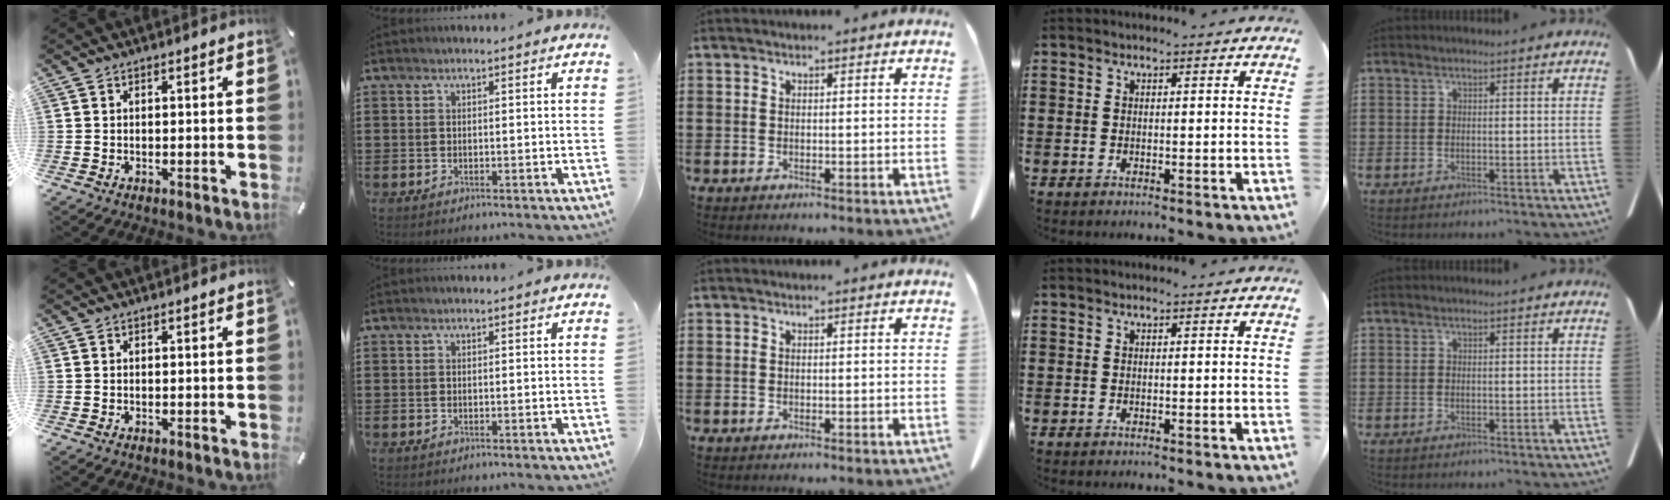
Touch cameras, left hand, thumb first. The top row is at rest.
{}